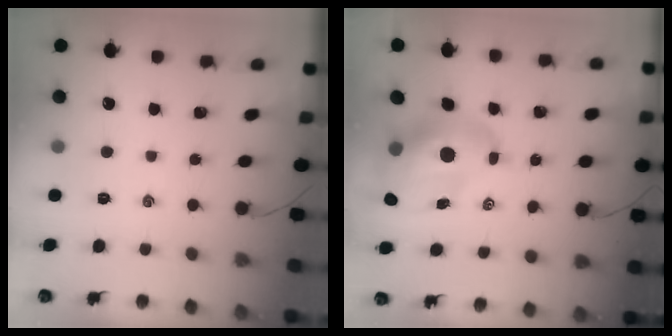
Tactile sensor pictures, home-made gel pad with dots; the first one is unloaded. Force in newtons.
{"total": 12.4, "press": 11.9, "slide": 3.5}